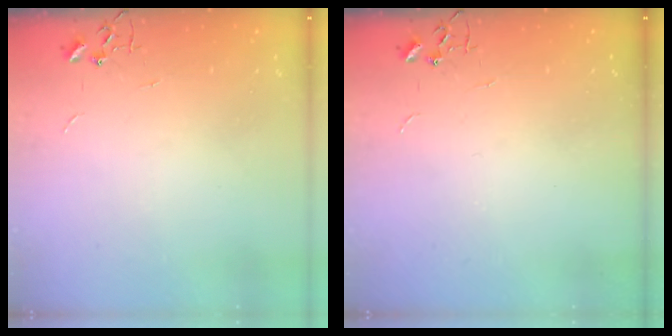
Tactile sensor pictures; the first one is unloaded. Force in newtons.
{"total": 0.0}